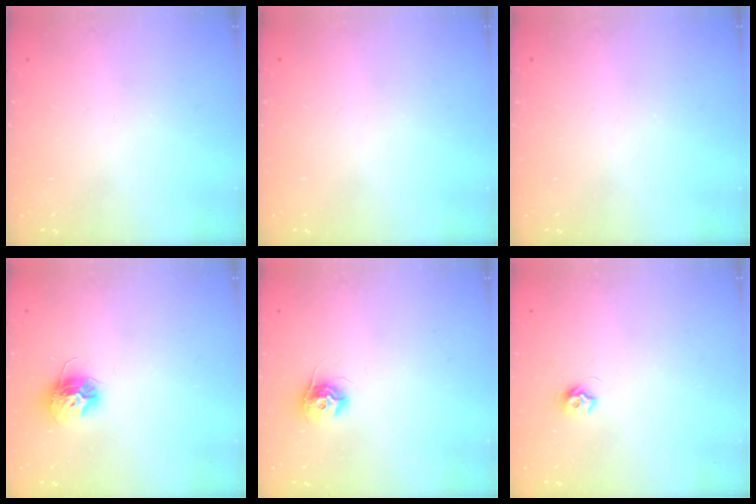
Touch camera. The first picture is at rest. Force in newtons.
{"total": 0.0}
{"total": 0.0}
{"total": 10.5, "press": 10.4, "slide": 0.9}
{"total": 9.5, "press": 9.5, "slide": 0.3}
{"total": 6.4, "press": 6.3, "slide": 0.6}